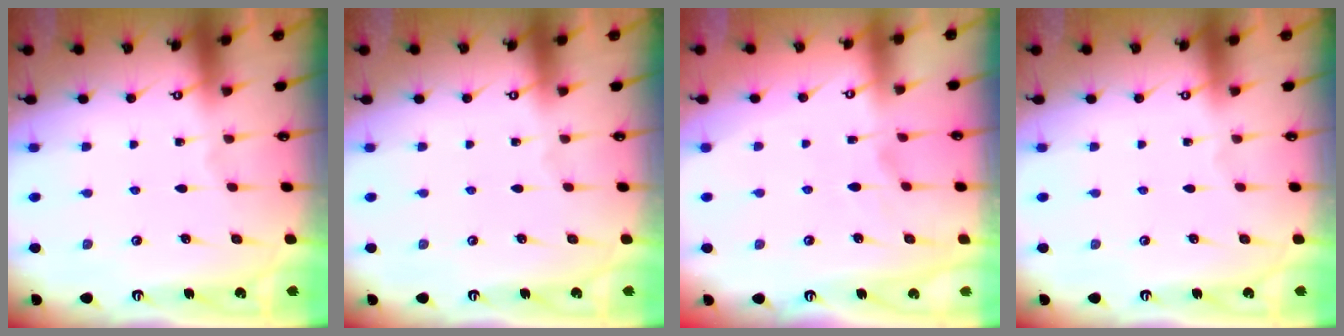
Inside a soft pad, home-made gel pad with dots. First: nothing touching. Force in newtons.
{"total": 0.0}
{"total": 1.4, "press": 0.9, "slide": 1.1}
{"total": 0.0}